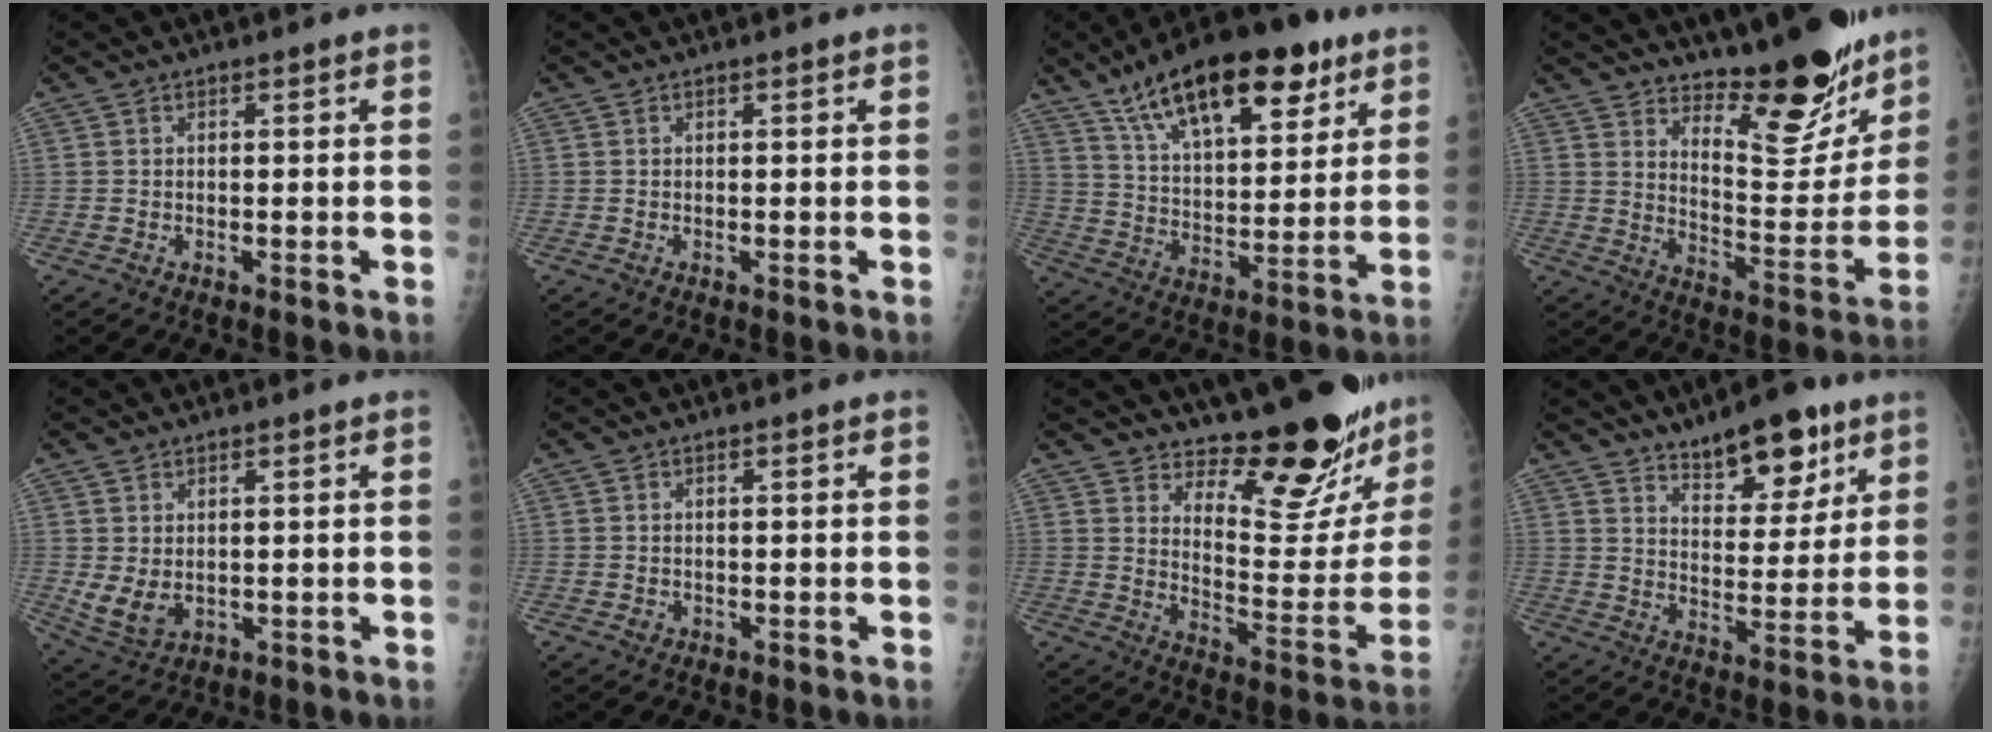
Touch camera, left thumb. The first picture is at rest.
{"total": 0.0}
{"total": 22.3, "force": [13.5, 9.4, 15.1], "torque": [-0.211, -0.037, 0.227]}
{"total": 16.5, "force": [12.8, 5.4, 8.9], "torque": [-0.072, -0.117, 0.202]}
{"total": 5.3, "force": [0.6, 3.8, 3.6], "torque": [-0.062, -0.018, 0.028]}
{"total": 0.9, "force": [-0.1, 0.8, 0.2], "torque": [-0.001, 0.000, 0.002]}
{"total": 17.7, "force": [15.2, 5.5, 7.3], "torque": [-0.042, -0.152, 0.209]}
{"total": 12.0, "force": [8.1, 4.8, 7.3], "torque": [-0.073, -0.049, 0.126]}